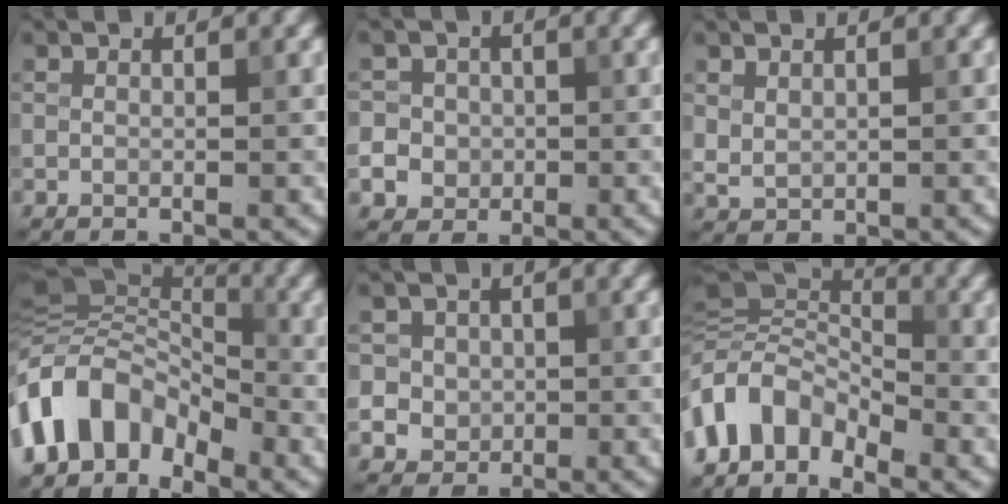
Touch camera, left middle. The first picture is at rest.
{"total": 8.3, "force": [-1.4, 7.9, 2.0], "torque": [-0.057, 0.005, -0.041]}
{"total": 1.3, "force": [0.7, 0.8, 0.7], "torque": [-0.015, -0.002, 0.020]}
{"total": 8.2, "force": [-4.8, 4.7, 4.7], "torque": [-0.073, 0.013, -0.105]}
{"total": 5.0, "force": [0.8, 4.7, 1.6], "torque": [-0.032, 0.026, 0.003]}
{"total": 6.7, "force": [-4.1, 3.6, 3.8], "torque": [-0.062, 0.010, -0.091]}